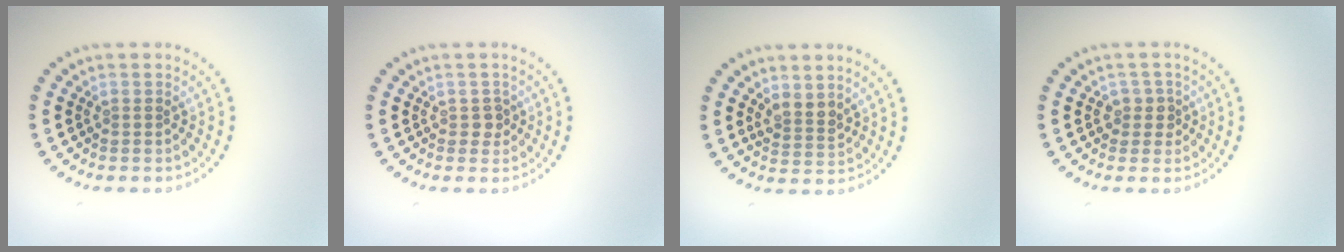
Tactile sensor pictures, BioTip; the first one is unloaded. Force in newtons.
{"total": 1.1, "press": 1.0, "slide": 0.5}
{"total": 2.0, "press": 1.7, "slide": 1.1}
{"total": 1.8, "press": 1.5, "slide": 1.0}